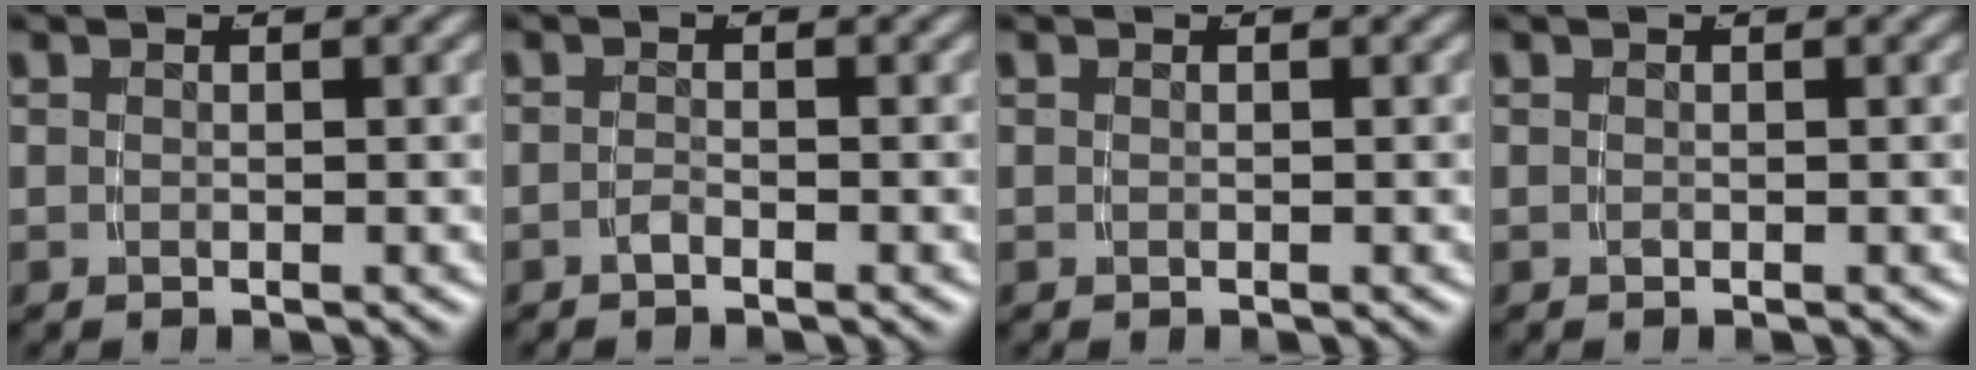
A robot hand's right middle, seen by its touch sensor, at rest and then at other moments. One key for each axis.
{"total": 1.0, "fx": -0.9, "fy": -0.4, "fz": 0.1, "tx": -0.002, "ty": -0.002, "tz": -0.016}
{"total": 0.0}
{"total": 0.0}